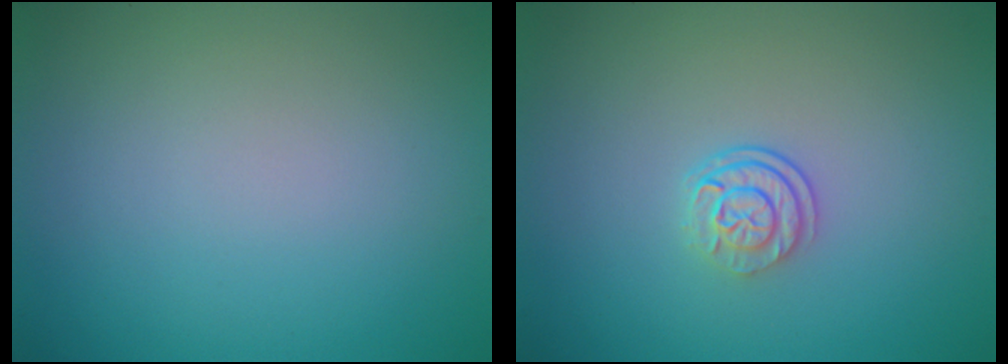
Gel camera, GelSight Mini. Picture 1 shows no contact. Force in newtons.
{"total": 2.4, "press": 1.8, "slide": 1.6}